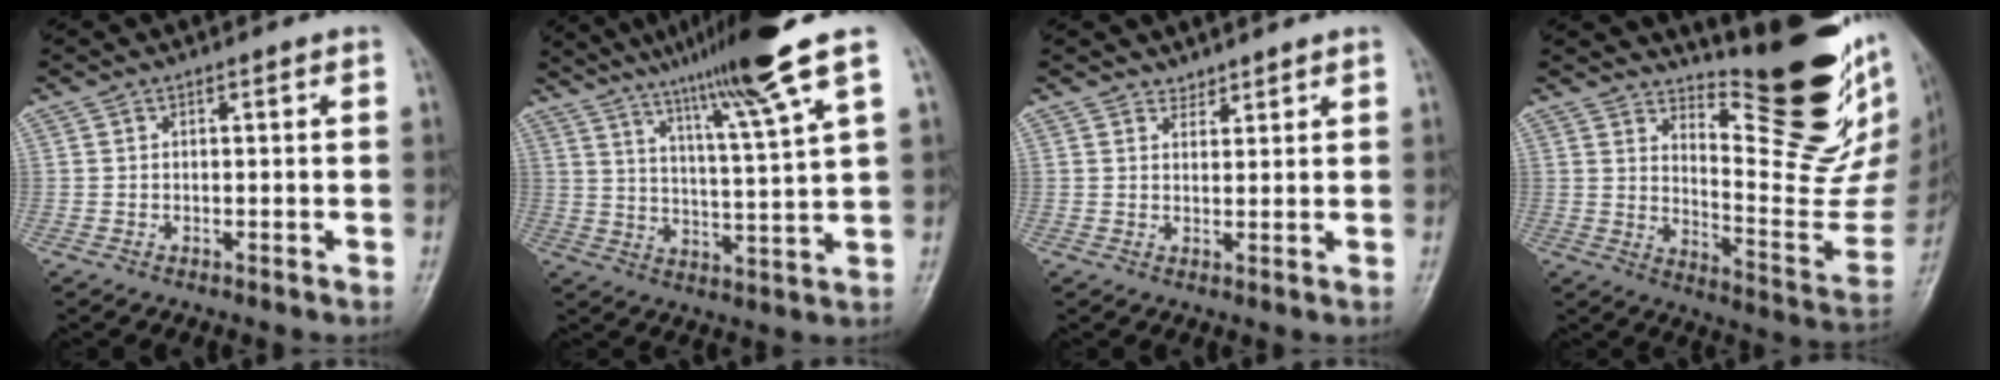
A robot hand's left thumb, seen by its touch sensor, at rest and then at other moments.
{"total": 15.1, "force": [10.4, -0.9, 10.9], "torque": [-0.177, -0.042, 0.168]}
{"total": 2.0, "force": [1.8, 0.9, 0.0], "torque": [0.018, -0.014, 0.026]}
{"total": 24.6, "force": [15.8, 6.8, 17.7], "torque": [-0.213, -0.120, 0.233]}